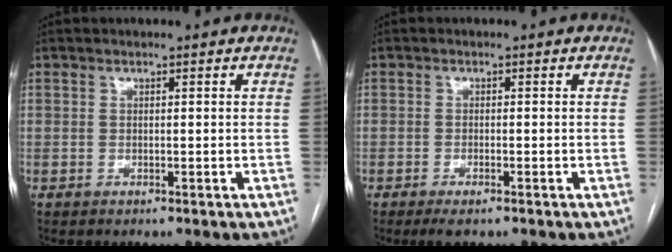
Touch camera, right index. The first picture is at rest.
{"total": 2.6, "force": [-1.8, 0.5, 1.9], "torque": [-0.033, -0.005, -0.028]}